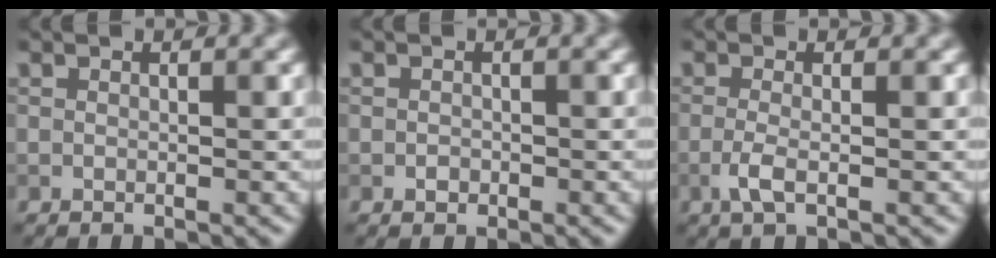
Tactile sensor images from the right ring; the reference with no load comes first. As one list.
[{"total": 0.6, "force": [-0.2, 0.5, 0.2], "torque": [-0.001, -0.004, -0.005]}, {"total": 2.1, "force": [-0.6, 0.6, 1.9], "torque": [-0.038, 0.000, -0.019]}]